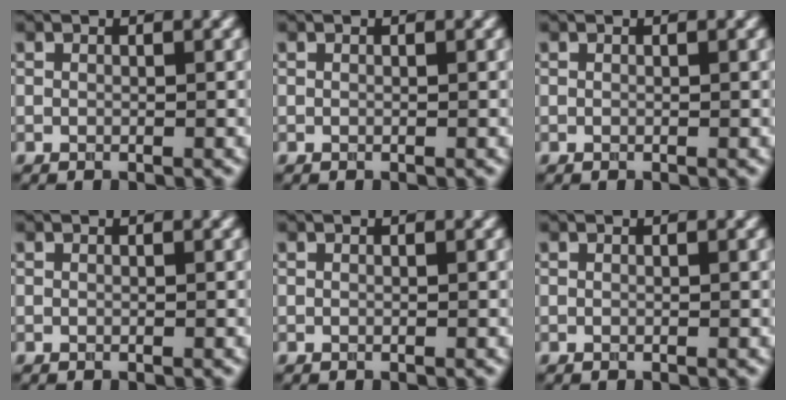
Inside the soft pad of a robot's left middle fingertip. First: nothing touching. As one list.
[{"total": 0.0}, {"total": 0.0}, {"total": 0.0}, {"total": 0.0}, {"total": 0.0}]